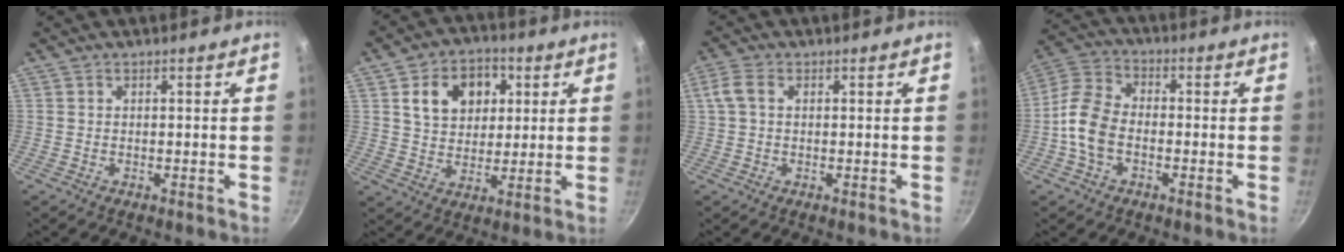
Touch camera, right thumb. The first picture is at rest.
{"total": 12.1, "force": [3.7, 9.2, 6.9], "torque": [-0.079, 0.004, 0.056]}
{"total": 3.7, "force": [0.7, 2.4, 2.7], "torque": [-0.060, 0.011, 0.009]}
{"total": 9.4, "force": [-2.3, 6.2, 6.7], "torque": [-0.124, 0.034, -0.060]}